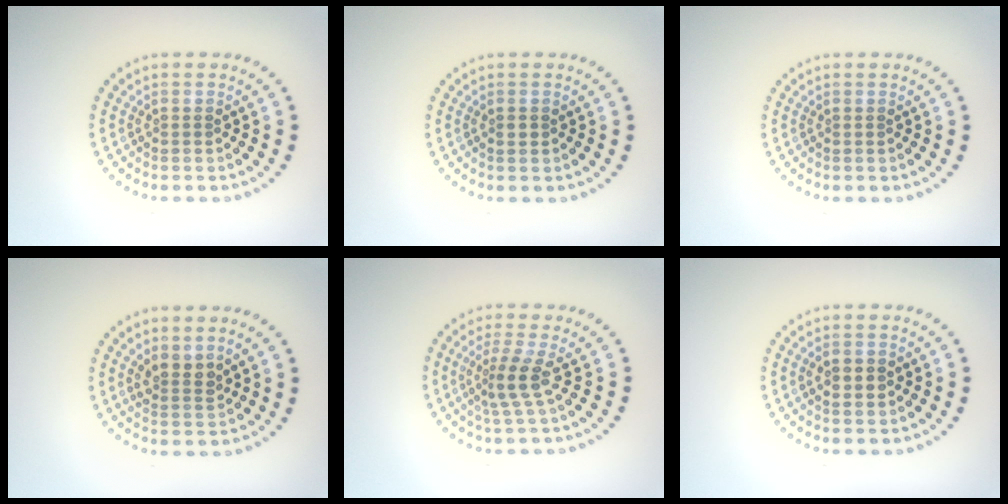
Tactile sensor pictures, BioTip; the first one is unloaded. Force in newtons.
{"total": 0.7, "press": 0.7, "slide": 0.1}
{"total": 0.0}
{"total": 2.1, "press": 1.7, "slide": 1.2}
{"total": 2.6, "press": 1.8, "slide": 1.9}
{"total": 2.1, "press": 2.1, "slide": 0.0}